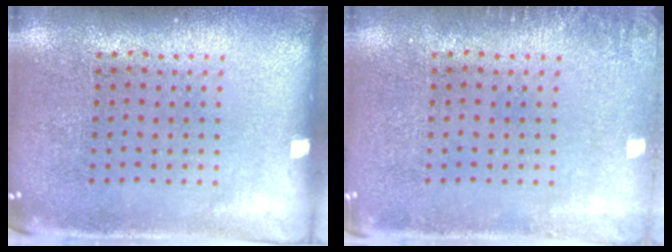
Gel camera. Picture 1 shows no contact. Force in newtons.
{"total": 1.1, "press": 1.1, "slide": 0.2}